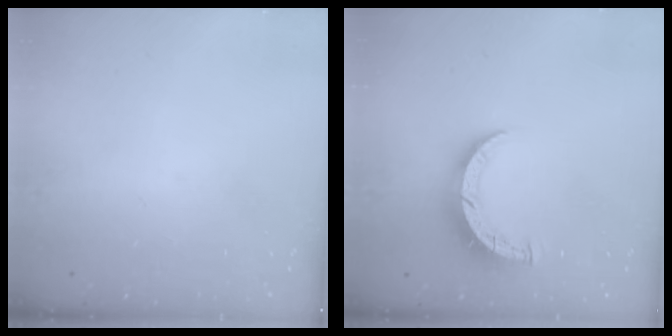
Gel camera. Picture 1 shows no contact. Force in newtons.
{"total": 7.5, "press": 7.5, "slide": 0.5}